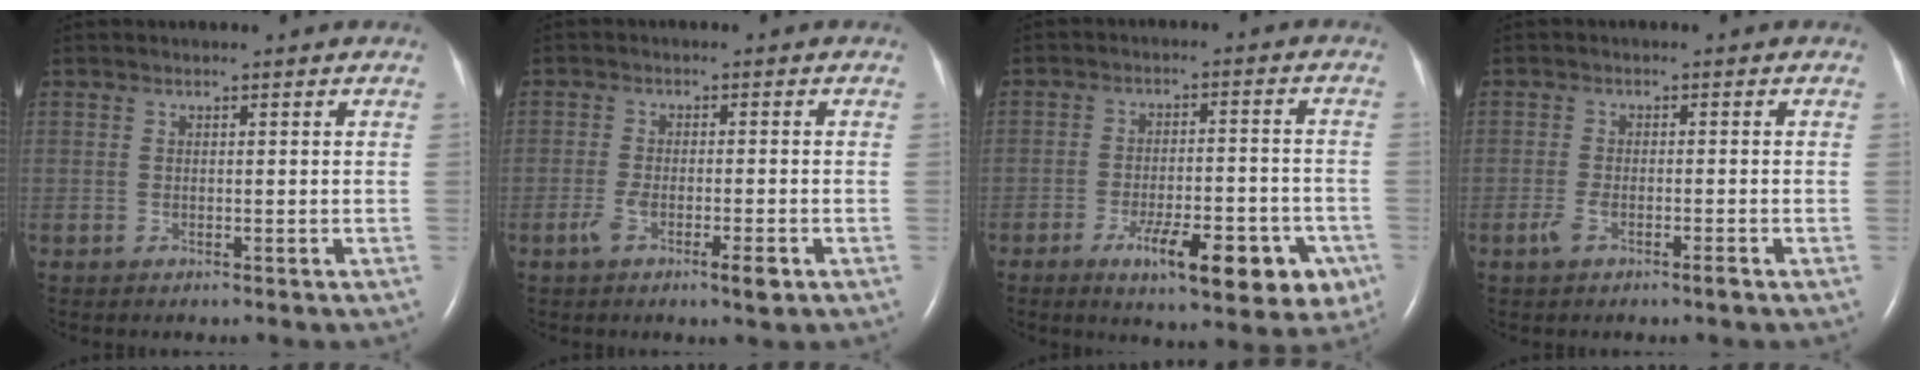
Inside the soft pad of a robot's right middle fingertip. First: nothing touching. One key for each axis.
{"total": 4.4, "fx": -2.2, "fy": 0.8, "fz": 3.7, "tx": -0.069, "ty": -0.005, "tz": -0.038}
{"total": 13.4, "fx": -6.7, "fy": 4.0, "fz": 10.9, "tx": -0.123, "ty": 0.005, "tz": -0.084}
{"total": 2.7, "fx": -1.6, "fy": 0.5, "fz": 2.1, "tx": -0.048, "ty": -0.003, "tz": -0.032}